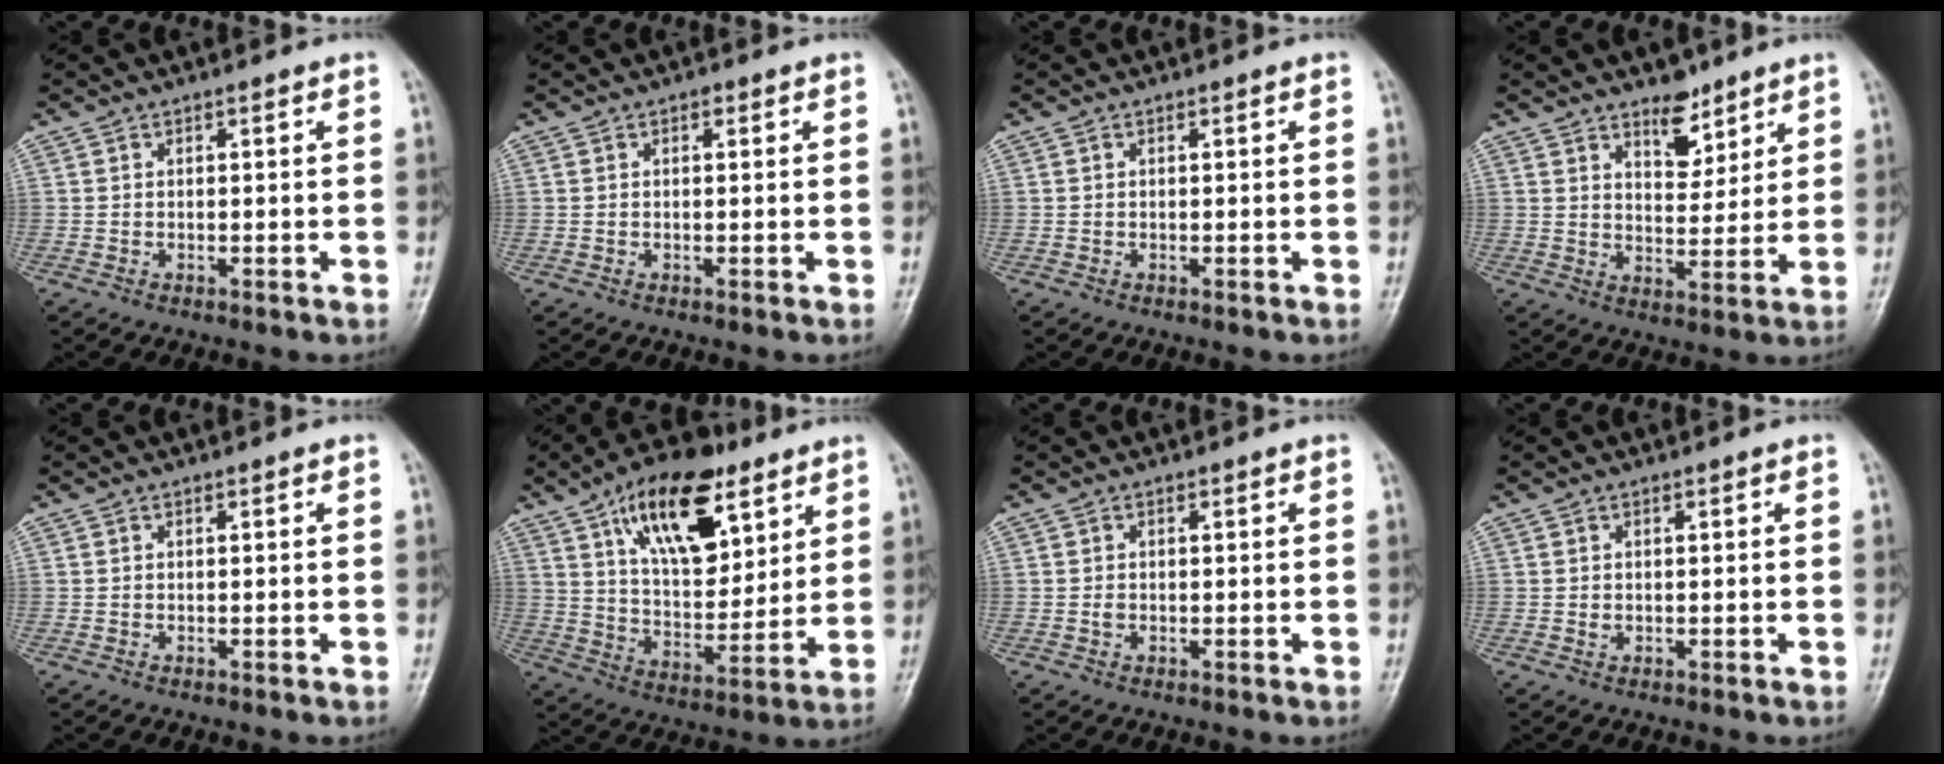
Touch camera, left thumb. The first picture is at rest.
{"total": 0.7, "force": [0.3, 0.5, 0.4], "torque": [0.001, 0.001, 0.002]}
{"total": 0.0}
{"total": 6.9, "force": [4.9, 3.5, 3.5], "torque": [-0.025, -0.036, 0.080]}
{"total": 0.0}
{"total": 19.7, "force": [10.1, 9.7, 13.8], "torque": [-0.179, -0.039, 0.174]}
{"total": 0.8, "force": [-0.1, 0.6, 0.5], "torque": [-0.006, 0.001, -0.003]}
{"total": 0.7, "force": [0.1, 0.6, 0.4], "torque": [-0.005, 0.000, 0.002]}